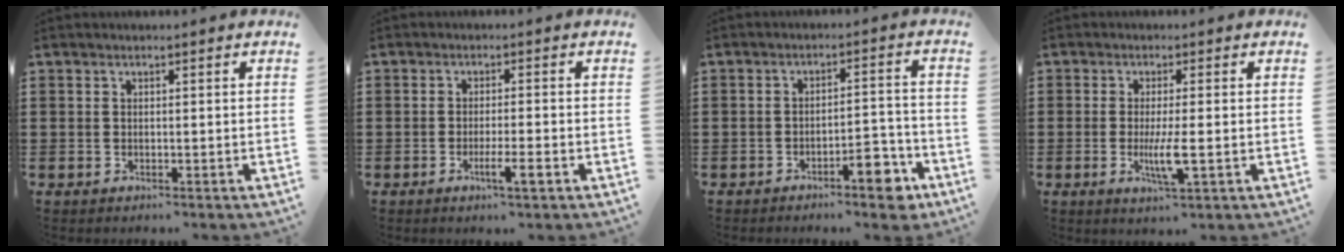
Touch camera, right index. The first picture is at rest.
{"total": 3.7, "force": [-1.8, 0.3, 3.2], "torque": [-0.051, -0.005, -0.030]}
{"total": 6.2, "force": [-4.3, 1.6, 4.2], "torque": [-0.064, 0.011, -0.074]}
{"total": 4.6, "force": [-1.0, 0.4, 4.5], "torque": [-0.083, -0.010, -0.018]}